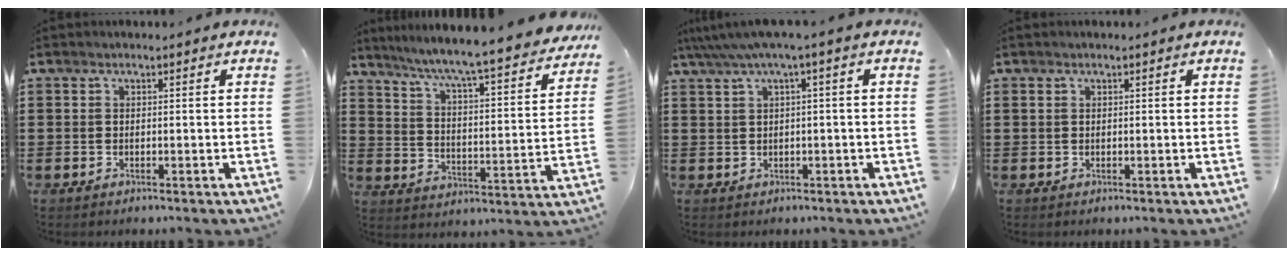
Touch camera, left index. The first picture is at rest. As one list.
[{"total": 6.2, "force": [5.4, -0.8, 2.9], "torque": [-0.081, -0.051, 0.082]}, {"total": 3.0, "force": [0.2, -0.1, 3.0], "torque": [-0.055, -0.004, 0.000]}, {"total": 0.5, "force": [0.3, 0.3, 0.3], "torque": [-0.008, 0.003, 0.005]}]